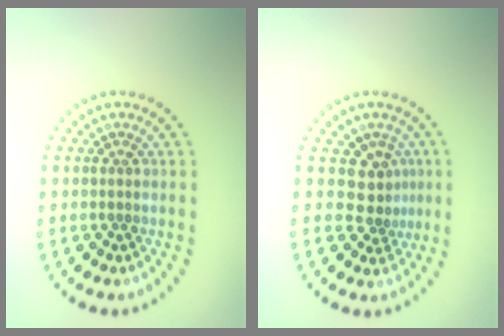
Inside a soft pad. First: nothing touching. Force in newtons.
{"total": 2.8, "press": 2.0, "slide": 2.0}